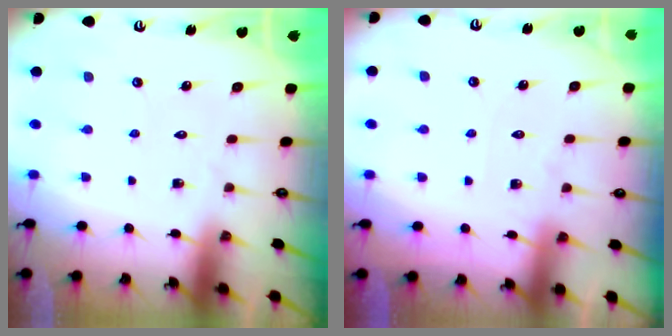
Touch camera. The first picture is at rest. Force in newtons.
{"total": 3.2, "press": 3.2, "slide": 0.6}